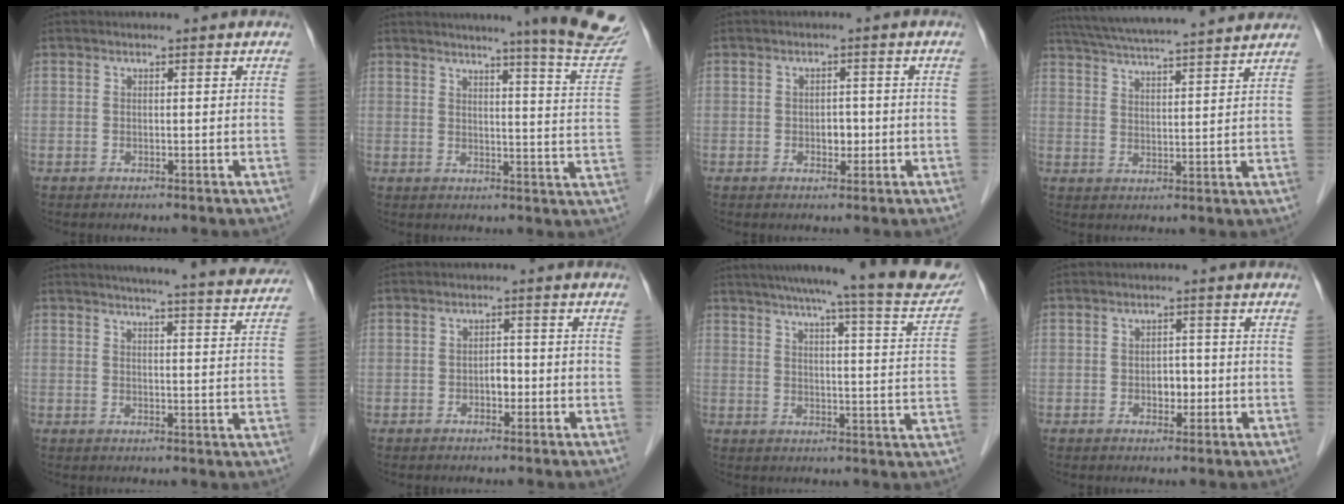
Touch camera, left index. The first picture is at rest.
{"total": 16.3, "force": [14.3, -0.9, 7.6], "torque": [-0.090, -0.077, 0.152]}
{"total": 2.1, "force": [-0.7, 1.4, 1.4], "torque": [-0.019, 0.000, -0.007]}
{"total": 19.8, "force": [17.8, 0.7, 8.6], "torque": [-0.153, 0.030, 0.253]}
{"total": 18.7, "force": [17.5, 0.8, 6.6], "torque": [-0.087, -0.036, 0.198]}
{"total": 2.3, "force": [-1.0, 1.4, 1.5], "torque": [-0.019, 0.006, -0.015]}
{"total": 20.5, "force": [18.1, 0.9, 9.6], "torque": [-0.132, -0.033, 0.216]}
{"total": 2.7, "force": [-0.8, 1.8, 1.8], "torque": [-0.023, 0.003, -0.009]}